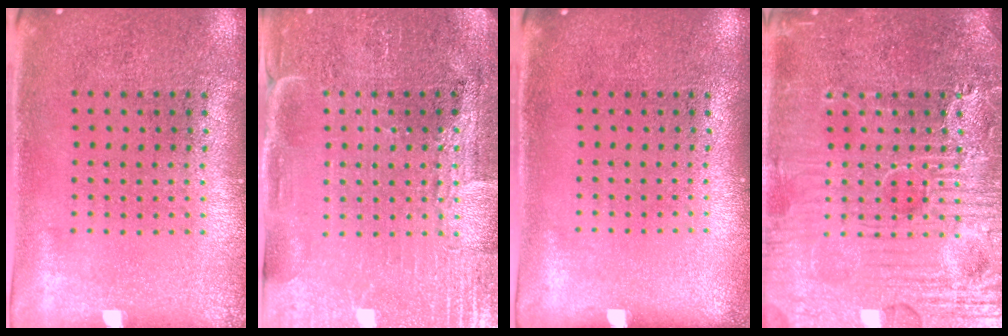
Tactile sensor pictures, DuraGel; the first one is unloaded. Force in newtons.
{"total": 4.0, "press": 3.8, "slide": 1.4}
{"total": 0.0}
{"total": 7.8, "press": 7.8, "slide": 0.8}